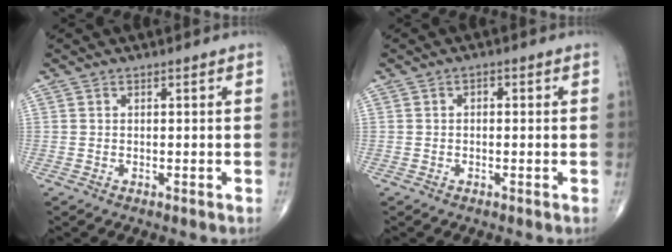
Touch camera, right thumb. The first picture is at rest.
{"total": 1.2, "force": [0.1, 0.8, 0.9], "torque": [-0.008, 0.004, -0.004]}